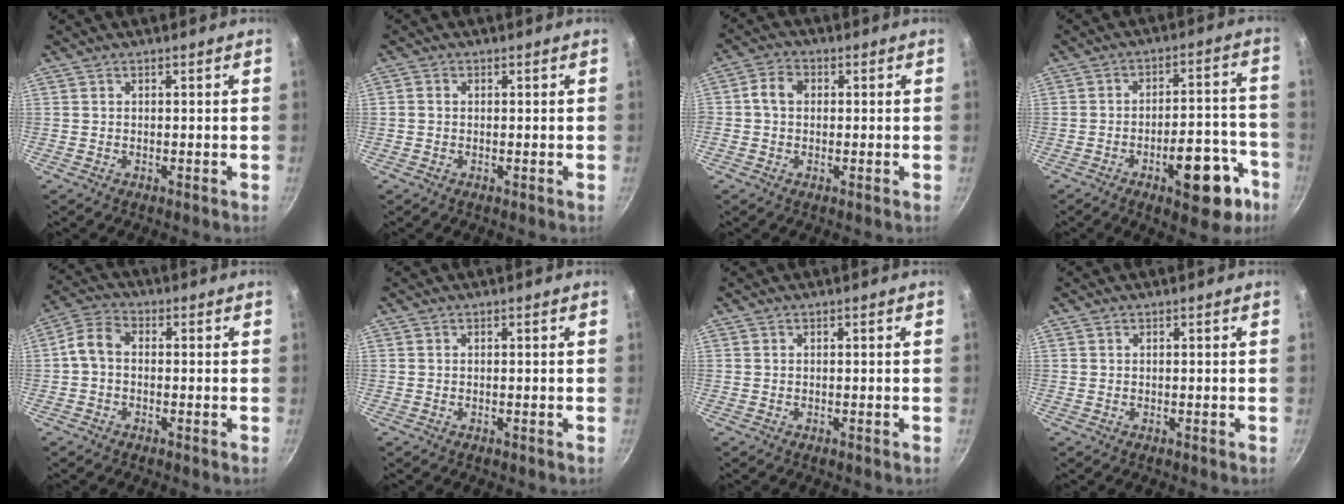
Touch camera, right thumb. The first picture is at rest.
{"total": 1.0, "force": [-0.1, 0.9, 0.5], "torque": [-0.009, 0.005, -0.003]}
{"total": 4.1, "force": [0.3, 3.3, 2.3], "torque": [-0.032, 0.009, -0.008]}
{"total": 14.5, "force": [-7.0, 6.3, 11.0], "torque": [-0.099, 0.053, -0.090]}
{"total": 5.1, "force": [-0.7, 3.7, 3.5], "torque": [-0.074, 0.026, -0.028]}
{"total": 0.0}
{"total": 0.0}
{"total": 0.0}